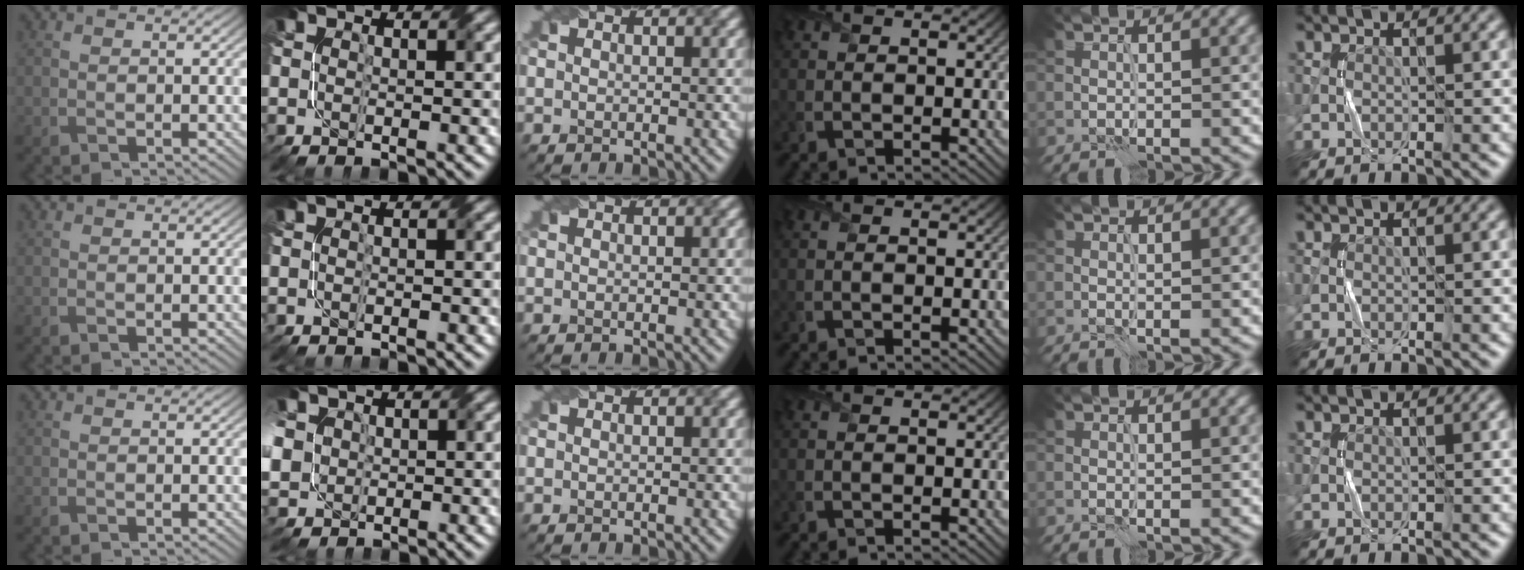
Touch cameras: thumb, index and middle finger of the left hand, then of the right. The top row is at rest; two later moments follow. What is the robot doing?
{"motion": "fold", "object": "napkin"}